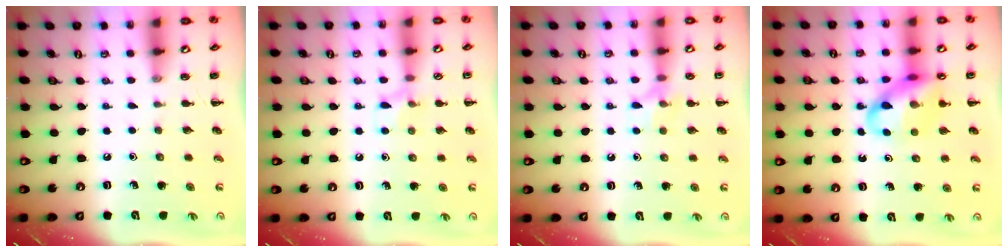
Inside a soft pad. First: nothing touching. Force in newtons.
{"total": 6.8, "press": 6.4, "slide": 2.4}
{"total": 7.4, "press": 7.2, "slide": 1.3}
{"total": 14.4, "press": 13.9, "slide": 3.7}